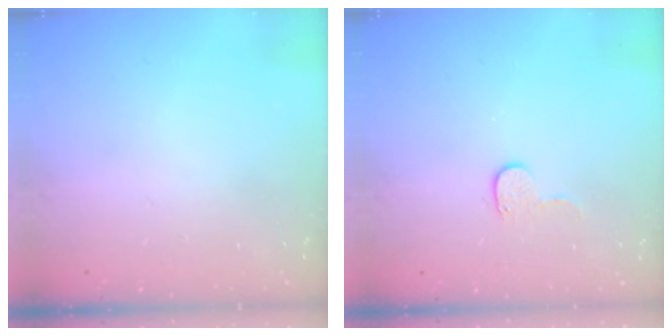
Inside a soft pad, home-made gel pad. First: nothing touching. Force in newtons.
{"total": 4.1, "press": 4.1, "slide": 0.4}